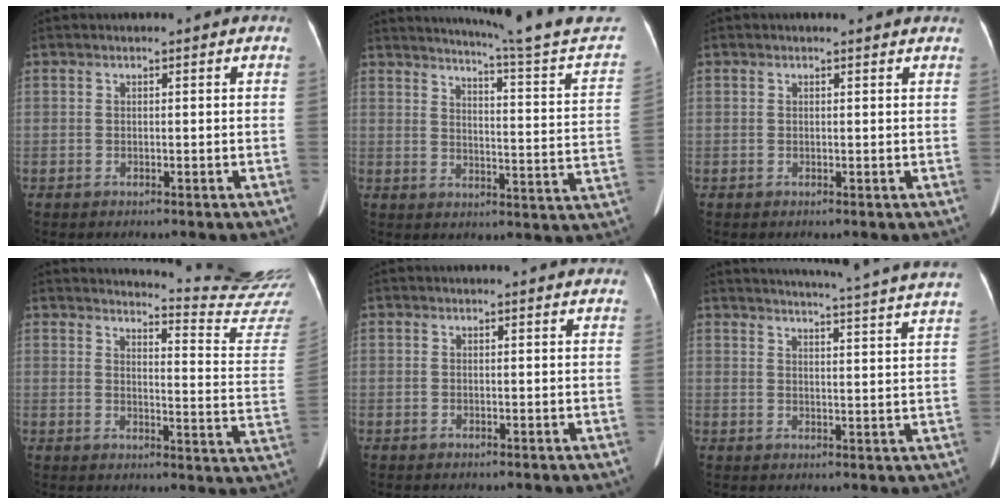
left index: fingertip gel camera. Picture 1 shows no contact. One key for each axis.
{"total": 20.2, "fx": 18.8, "fy": -1.8, "fz": 7.2, "tx": -0.111, "ty": -0.098, "tz": 0.220}
{"total": 1.5, "fx": 1.4, "fy": 0.1, "fz": 0.4, "tx": -0.013, "ty": 0.003, "tz": 0.011}
{"total": 17.9, "fx": 17.6, "fy": -1.8, "fz": 2.8, "tx": -0.036, "ty": -0.159, "tz": 0.184}
{"total": 2.3, "fx": 2.2, "fy": 0.1, "fz": 0.5, "tx": -0.010, "ty": 0.005, "tz": 0.018}
{"total": 22.0, "fx": 20.6, "fy": -1.5, "fz": 7.5, "tx": -0.114, "ty": -0.061, "tz": 0.241}